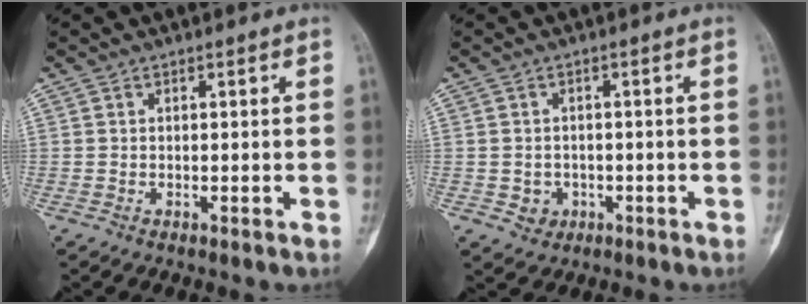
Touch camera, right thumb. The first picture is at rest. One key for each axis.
{"total": 2.9, "fx": -0.7, "fy": 2.6, "fz": 0.9, "tx": 0.000, "ty": 0.006, "tz": -0.004}